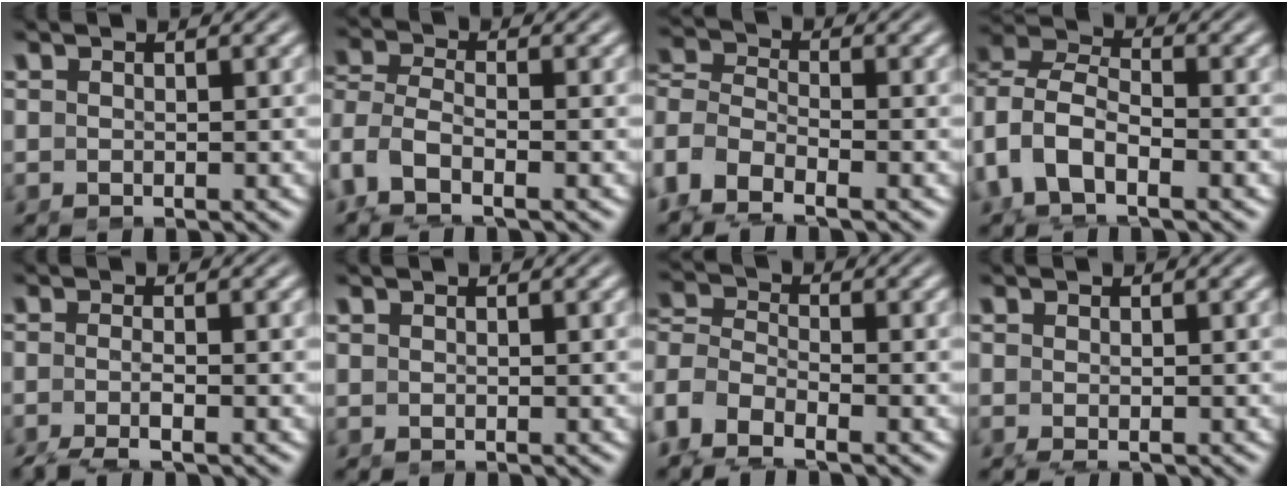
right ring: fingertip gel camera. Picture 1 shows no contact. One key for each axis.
{"total": 6.3, "fx": -1.9, "fy": 4.9, "fz": 3.6, "tx": -0.120, "ty": -0.038, "tz": -0.021}
{"total": 7.5, "fx": -2.4, "fy": 6.5, "fz": 2.9, "tx": -0.108, "ty": -0.037, "tz": -0.041}
{"total": 9.0, "fx": -0.2, "fy": 7.6, "fz": 4.7, "tx": -0.138, "ty": -0.024, "tz": -0.010}
{"total": 2.9, "fx": -2.0, "fy": 0.6, "fz": 2.1, "tx": -0.045, "ty": -0.014, "tz": -0.030}
{"total": 0.0}
{"total": 6.7, "fx": -2.2, "fy": 5.8, "fz": 2.6, "tx": -0.099, "ty": -0.034, "tz": -0.038}
{"total": 1.6, "fx": -1.0, "fy": 1.0, "fz": 0.7, "tx": -0.024, "ty": -0.016, "tz": -0.010}